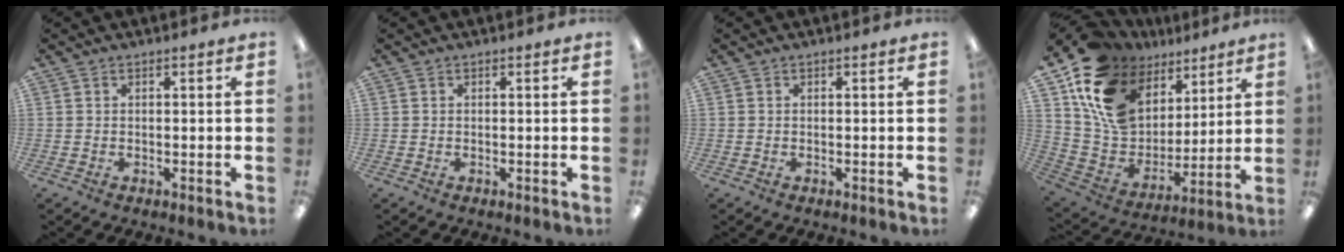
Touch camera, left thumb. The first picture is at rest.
{"total": 0.0}
{"total": 0.0}
{"total": 17.7, "force": [10.7, 11.7, 7.8], "torque": [-0.156, -0.060, 0.203]}